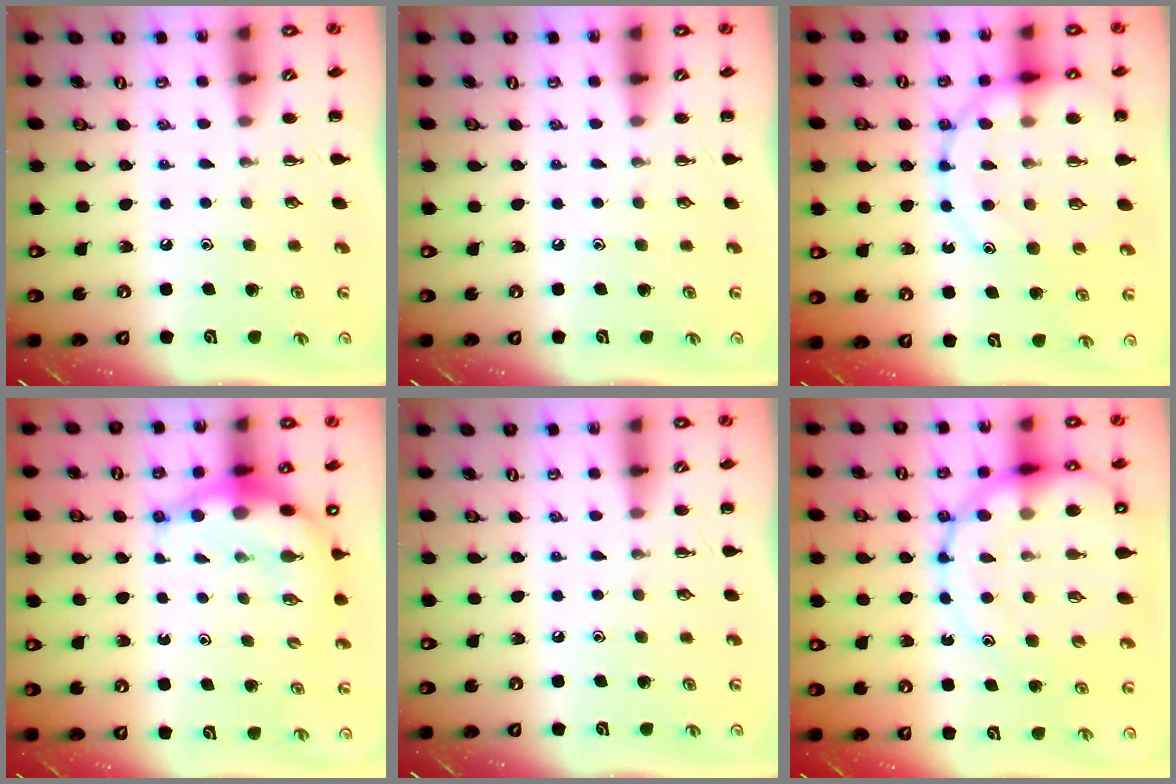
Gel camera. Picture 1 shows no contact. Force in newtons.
{"total": 0.0}
{"total": 16.6, "press": 16.4, "slide": 2.7}
{"total": 9.0, "press": 8.8, "slide": 2.2}
{"total": 0.0}
{"total": 20.6, "press": 20.3, "slide": 3.6}